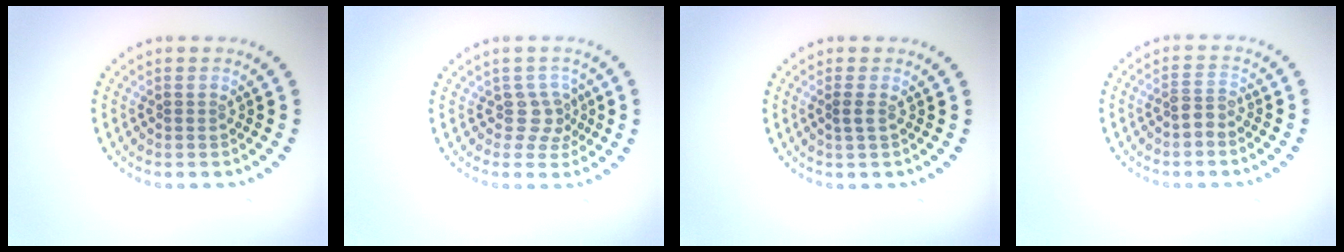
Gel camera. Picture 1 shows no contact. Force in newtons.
{"total": 2.3, "press": 1.6, "slide": 1.6}
{"total": 0.8, "press": 0.7, "slide": 0.3}
{"total": 1.8, "press": 1.4, "slide": 1.2}